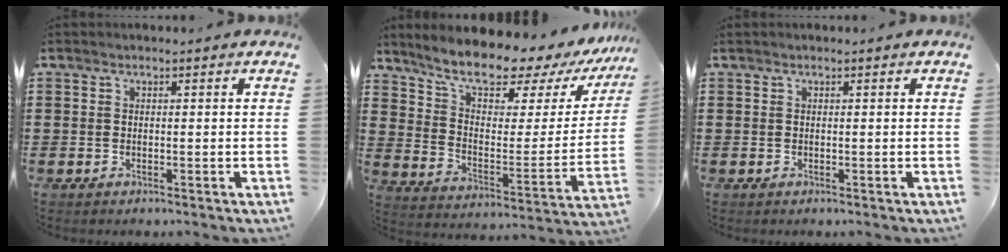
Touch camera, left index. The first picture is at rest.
{"total": 10.4, "force": [9.1, 2.4, 4.5], "torque": [-0.107, -0.067, 0.153]}
{"total": 0.0}